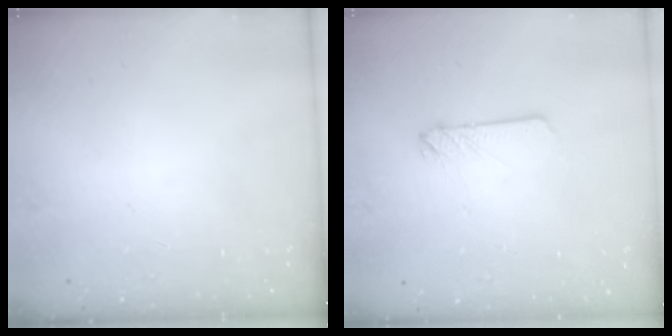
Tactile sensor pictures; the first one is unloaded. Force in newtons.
{"total": 2.3, "press": 2.3, "slide": 0.2}